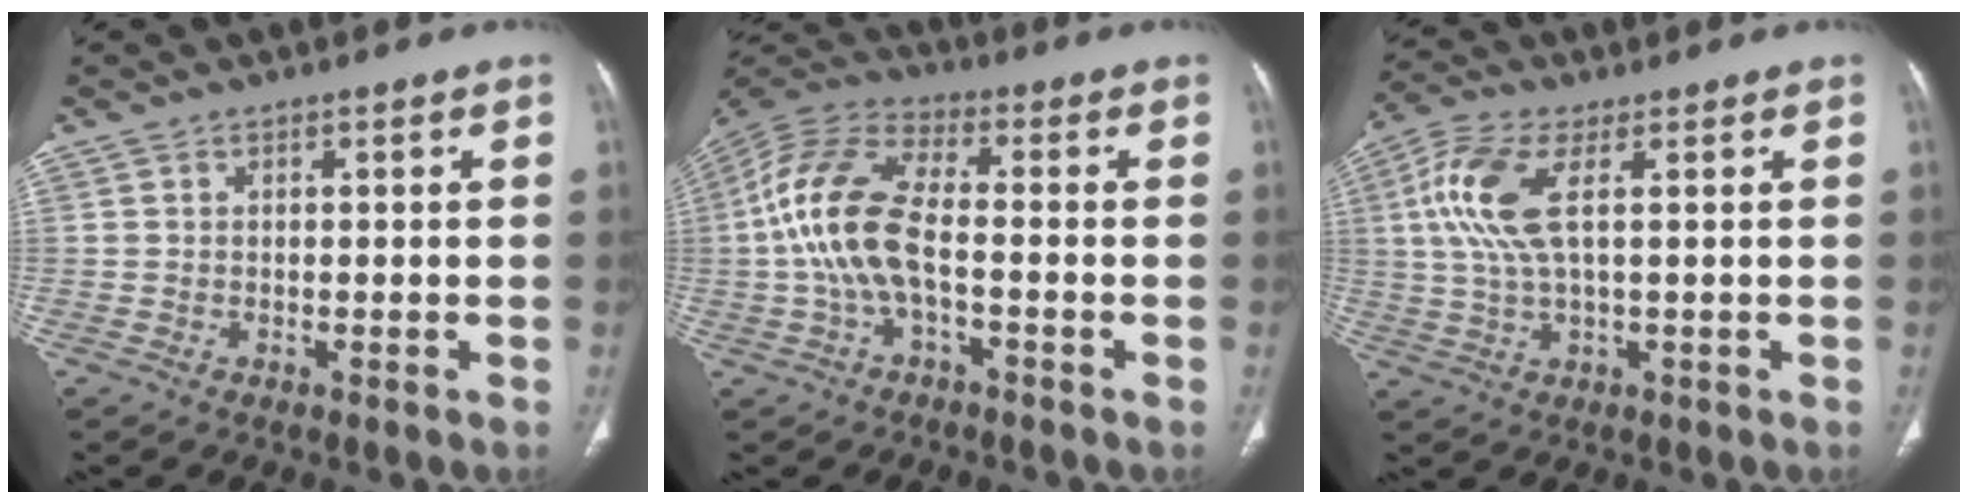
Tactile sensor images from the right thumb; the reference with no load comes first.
{"total": 13.1, "force": [-1.7, 5.9, 11.5], "torque": [-0.255, 0.035, -0.040]}
{"total": 9.8, "force": [2.4, 3.6, 8.8], "torque": [-0.219, 0.009, 0.046]}